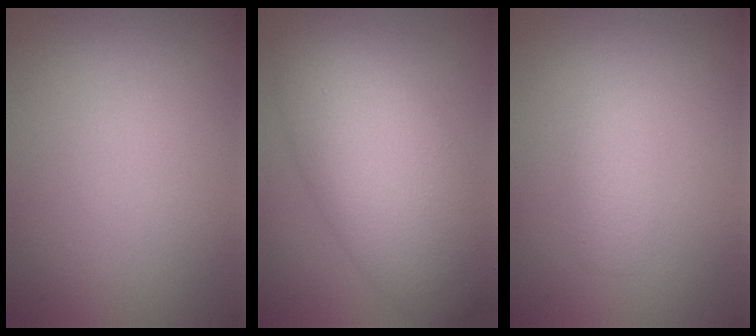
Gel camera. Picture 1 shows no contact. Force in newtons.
{"total": 10.4, "press": 10.4, "slide": 0.2}
{"total": 1.4, "press": 1.4, "slide": 0.0}